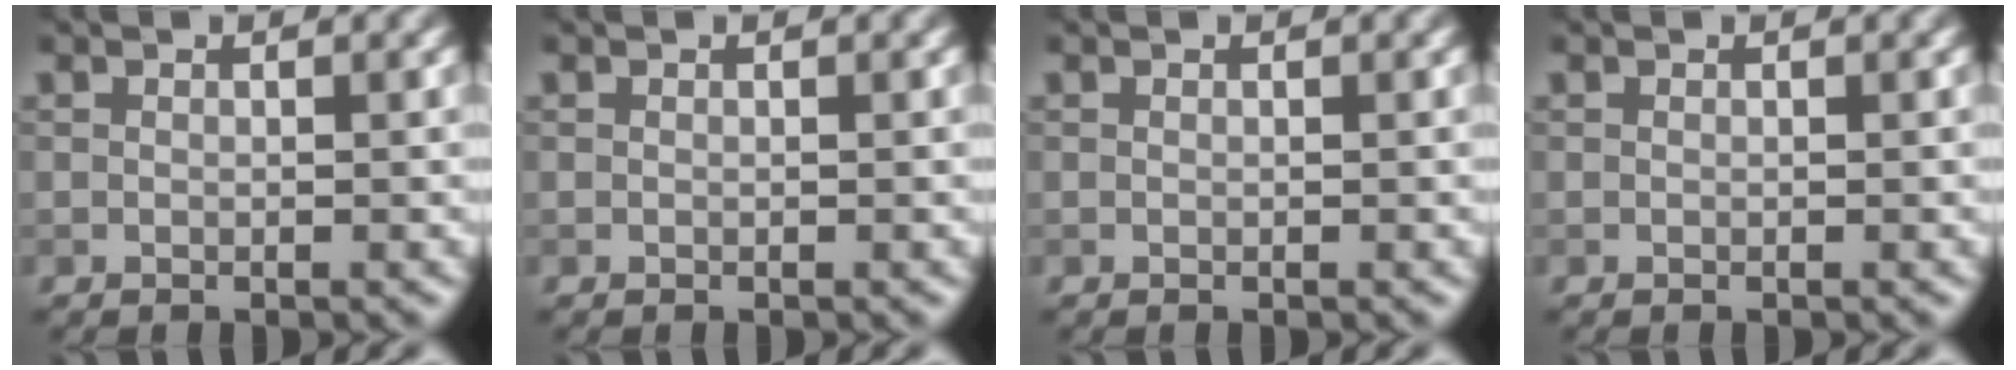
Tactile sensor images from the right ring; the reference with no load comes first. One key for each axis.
{"total": 0.0}
{"total": 0.0}
{"total": 0.0}